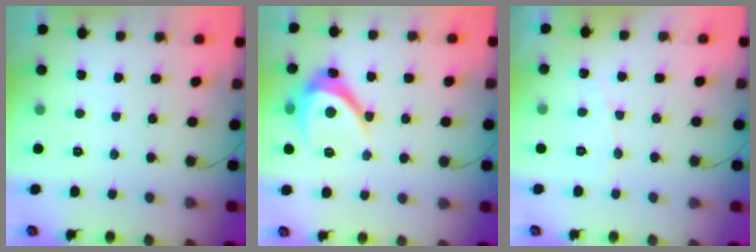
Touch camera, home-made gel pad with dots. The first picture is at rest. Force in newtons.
{"total": 10.2, "press": 10.2, "slide": 0.8}
{"total": 4.8, "press": 4.8, "slide": 0.3}